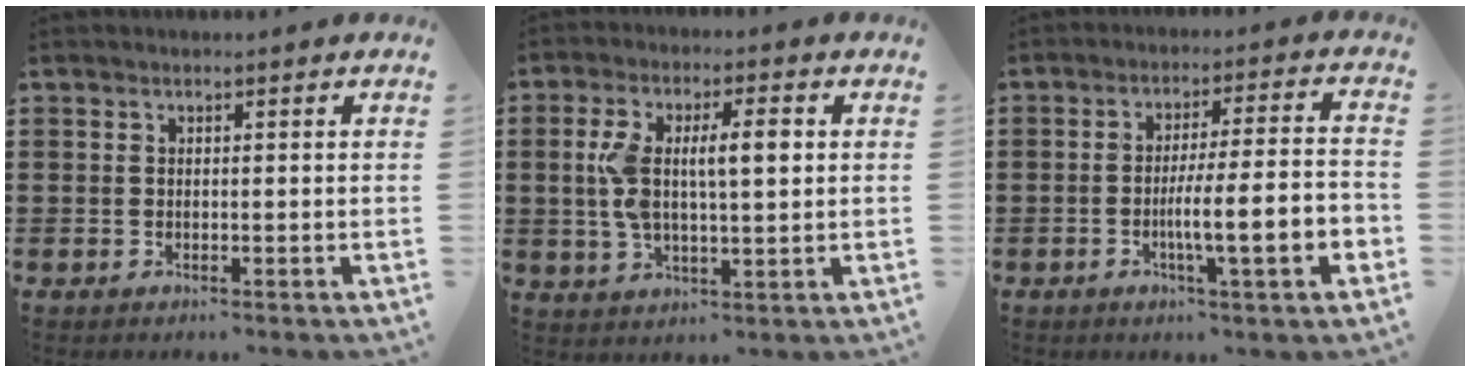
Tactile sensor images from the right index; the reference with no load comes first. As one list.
[{"total": 8.6, "force": [1.2, 3.3, 7.8], "torque": [-0.167, 0.006, 0.014]}, {"total": 8.7, "force": [-2.9, 0.4, 8.2], "torque": [-0.130, -0.009, -0.054]}]